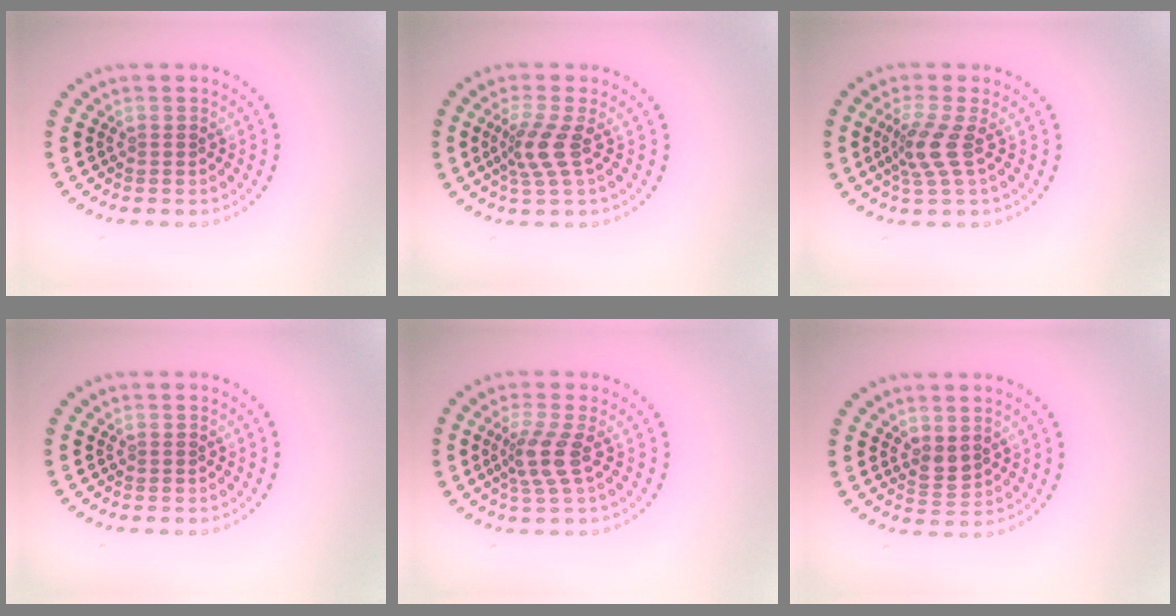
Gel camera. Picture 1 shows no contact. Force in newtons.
{"total": 2.9, "press": 2.1, "slide": 2.0}
{"total": 2.8, "press": 2.0, "slide": 2.0}
{"total": 0.0}
{"total": 2.8, "press": 2.1, "slide": 1.9}
{"total": 1.6, "press": 1.5, "slide": 0.7}